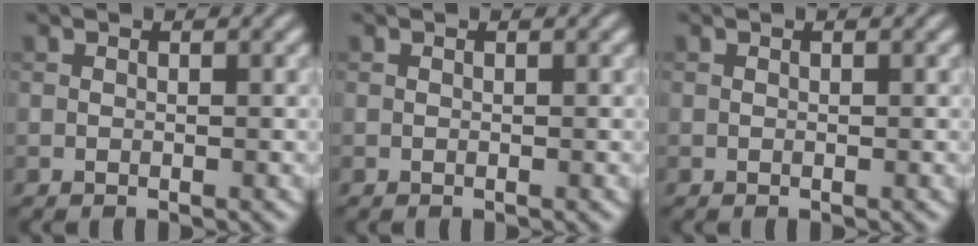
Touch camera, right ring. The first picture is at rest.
{"total": 0.0}
{"total": 0.0}